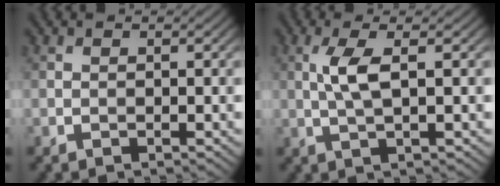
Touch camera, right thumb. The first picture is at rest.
{"total": 4.0, "force": [0.8, 0.8, 3.9], "torque": [-0.085, 0.005, 0.015]}